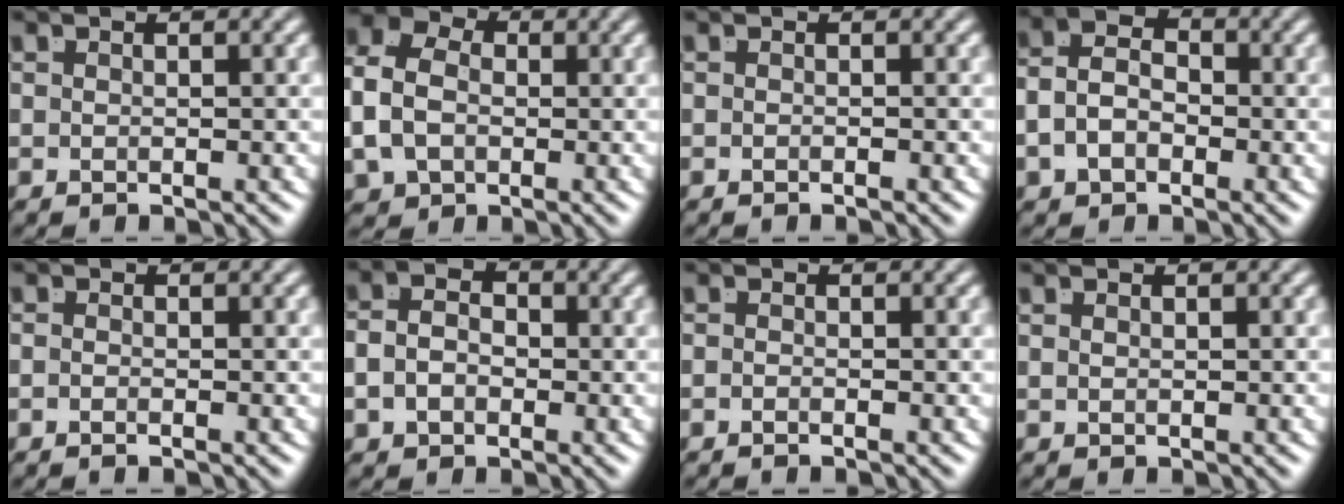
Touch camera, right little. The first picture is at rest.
{"total": 6.8, "force": [0.6, 5.6, 3.8], "torque": [-0.081, 0.000, 0.005]}
{"total": 0.7, "force": [-0.4, -0.5, 0.0], "torque": [0.003, 0.001, -0.007]}
{"total": 5.4, "force": [-0.7, 4.1, 3.4], "torque": [-0.070, -0.008, -0.013]}
{"total": 0.9, "force": [-0.8, -0.4, 0.3], "torque": [-0.002, -0.004, -0.014]}
{"total": 3.9, "force": [-0.7, 3.1, 2.3], "torque": [-0.046, -0.008, -0.012]}
{"total": 1.0, "force": [-0.8, -0.7, 0.1], "torque": [0.002, -0.005, -0.012]}
{"total": 0.6, "force": [0.0, -0.6, 0.2], "torque": [-0.002, -0.006, 0.005]}